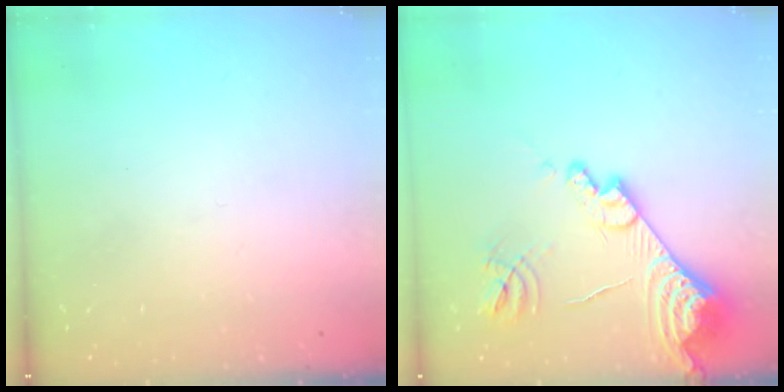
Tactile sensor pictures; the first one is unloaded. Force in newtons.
{"total": 21.3, "press": 21.2, "slide": 2.2}